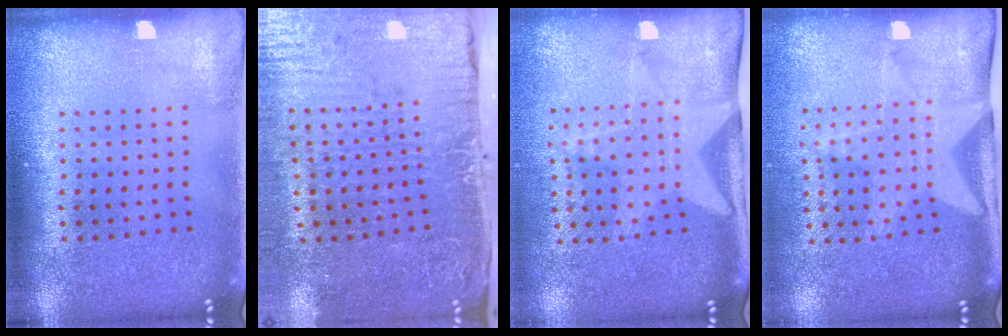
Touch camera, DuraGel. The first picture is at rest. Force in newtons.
{"total": 4.9, "press": 4.0, "slide": 2.9}
{"total": 2.1, "press": 1.5, "slide": 1.4}
{"total": 2.1, "press": 1.5, "slide": 1.4}